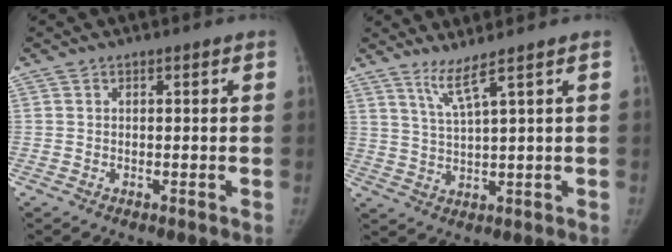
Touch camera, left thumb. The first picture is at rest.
{"total": 4.1, "force": [2.9, -1.2, 2.7], "torque": [-0.058, -0.036, 0.066]}